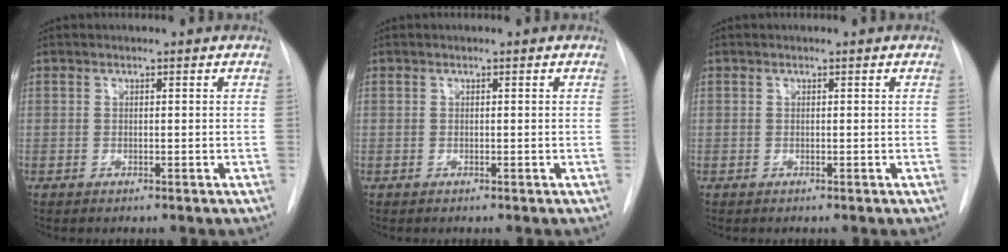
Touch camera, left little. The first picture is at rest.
{"total": 0.0}
{"total": 0.0}